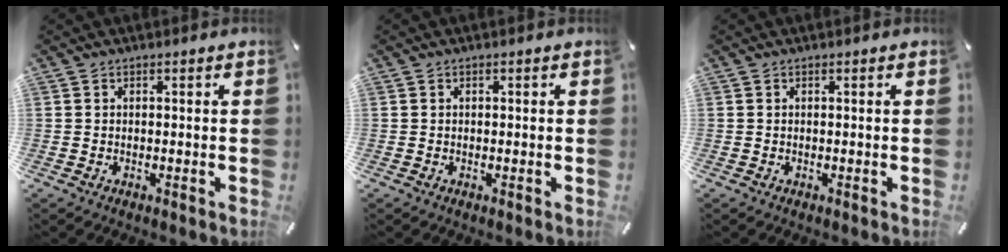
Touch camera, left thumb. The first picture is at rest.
{"total": 0.0}
{"total": 0.0}